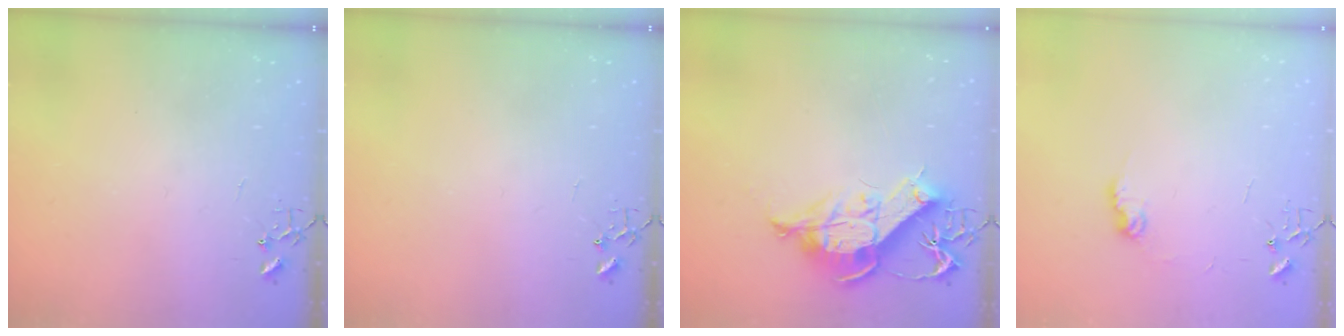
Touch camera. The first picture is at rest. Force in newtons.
{"total": 0.0}
{"total": 15.8, "press": 15.7, "slide": 1.6}
{"total": 7.2, "press": 7.2, "slide": 0.3}